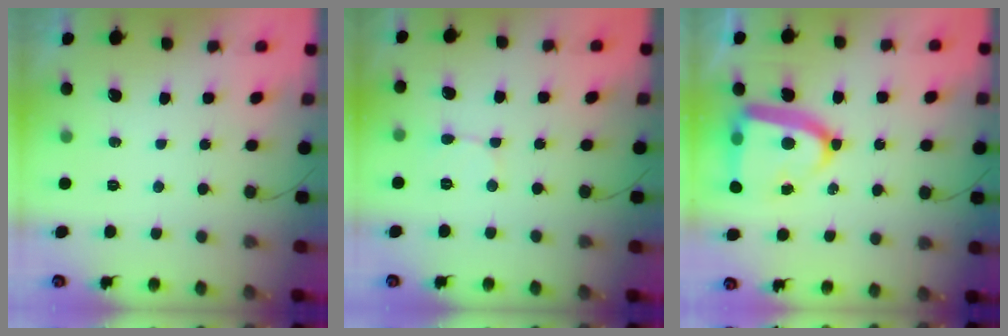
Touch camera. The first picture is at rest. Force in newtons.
{"total": 1.6, "press": 1.6, "slide": 0.1}
{"total": 17.7, "press": 17.6, "slide": 1.7}